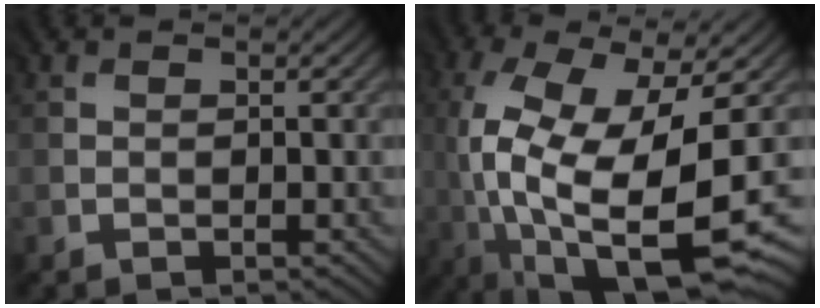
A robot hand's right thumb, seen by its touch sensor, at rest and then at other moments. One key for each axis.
{"total": 15.4, "fx": -3.3, "fy": 5.8, "fz": 13.9, "tx": -0.291, "ty": -0.025, "tz": -0.039}